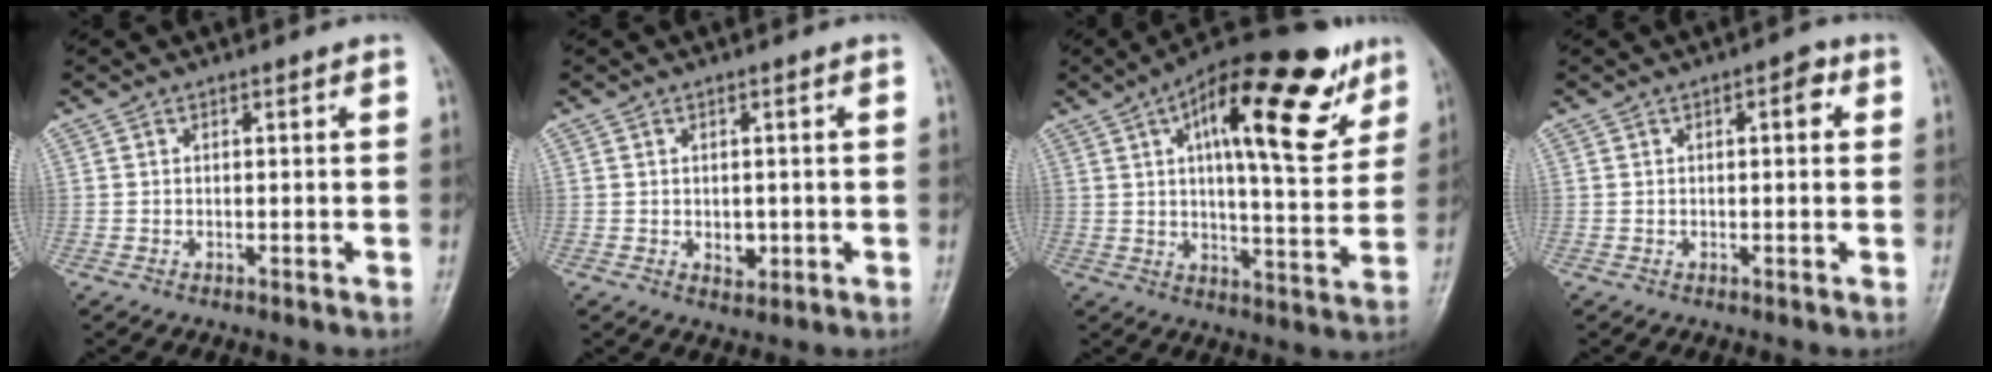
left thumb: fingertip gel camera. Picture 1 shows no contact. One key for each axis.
{"total": 2.8, "fx": -0.3, "fy": 2.0, "fz": 1.9, "tx": -0.017, "ty": -0.002, "tz": 0.001}
{"total": 22.6, "fx": 10.5, "fy": 8.2, "fz": 18.3, "tx": -0.240, "ty": -0.018, "tz": 0.152}
{"total": 2.8, "fx": 0.8, "fy": 1.2, "fz": 2.4, "tx": -0.027, "ty": 0.004, "tz": 0.005}